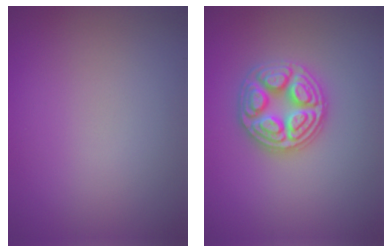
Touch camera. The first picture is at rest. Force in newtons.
{"total": 4.7, "press": 4.7, "slide": 0.5}